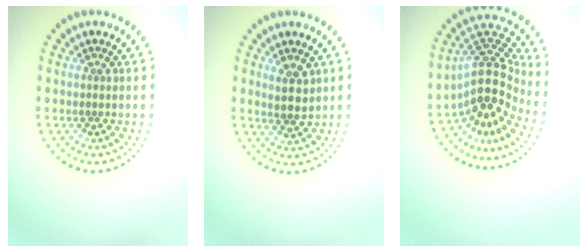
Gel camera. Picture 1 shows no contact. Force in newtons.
{"total": 2.2, "press": 2.0, "slide": 1.0}
{"total": 5.2, "press": 3.9, "slide": 3.5}